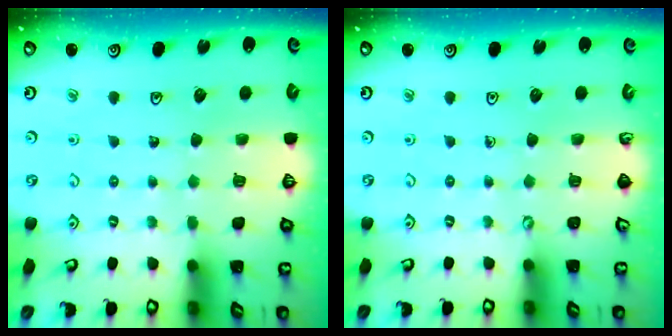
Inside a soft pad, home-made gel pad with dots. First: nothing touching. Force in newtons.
{"total": 0.0}